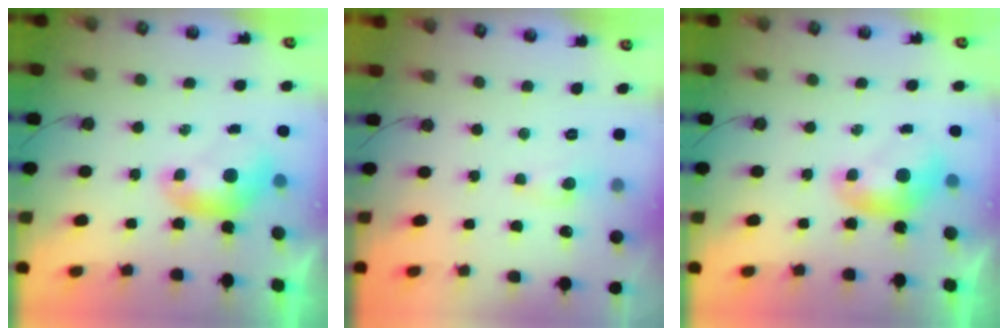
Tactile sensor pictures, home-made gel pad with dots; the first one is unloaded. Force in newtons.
{"total": 0.9, "press": 0.6, "slide": 0.6}
{"total": 0.0}